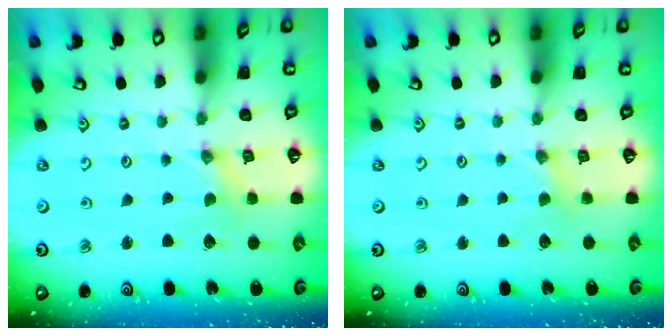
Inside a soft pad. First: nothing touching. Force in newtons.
{"total": 2.1, "press": 2.1, "slide": 0.4}